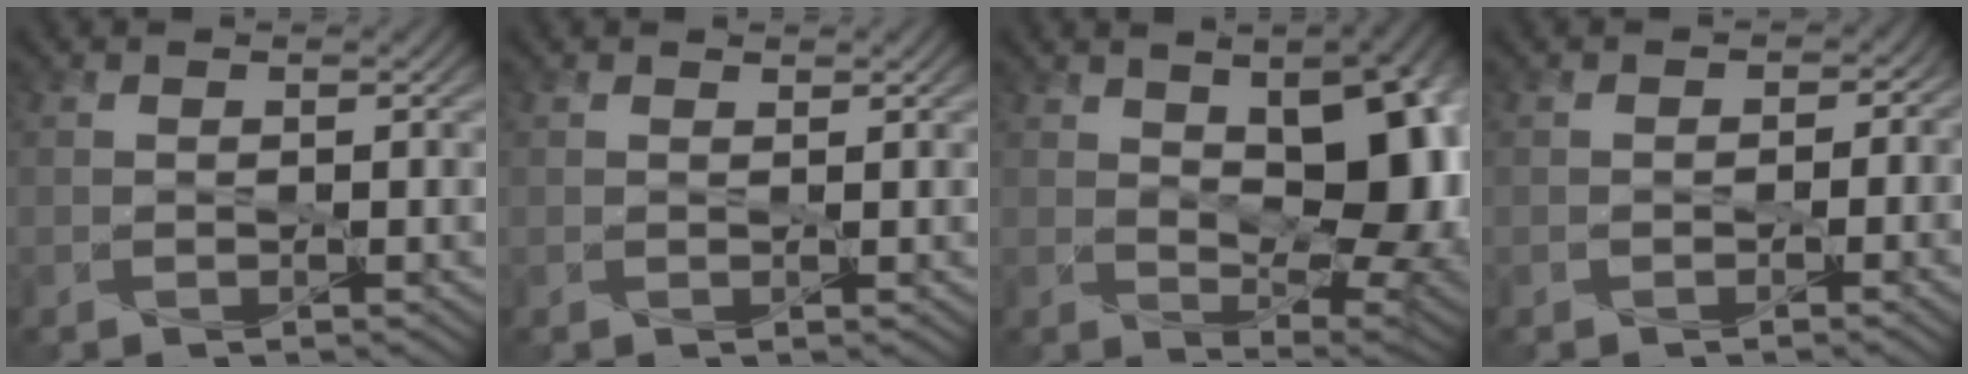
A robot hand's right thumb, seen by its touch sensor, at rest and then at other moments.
{"total": 0.5, "force": [0.5, 0.1, 0.1], "torque": [-0.006, 0.000, 0.011]}
{"total": 14.9, "force": [2.8, 7.5, 12.5], "torque": [-0.162, 0.003, 0.049]}
{"total": 1.4, "force": [-0.7, 1.2, 0.0], "torque": [0.003, 0.001, -0.015]}